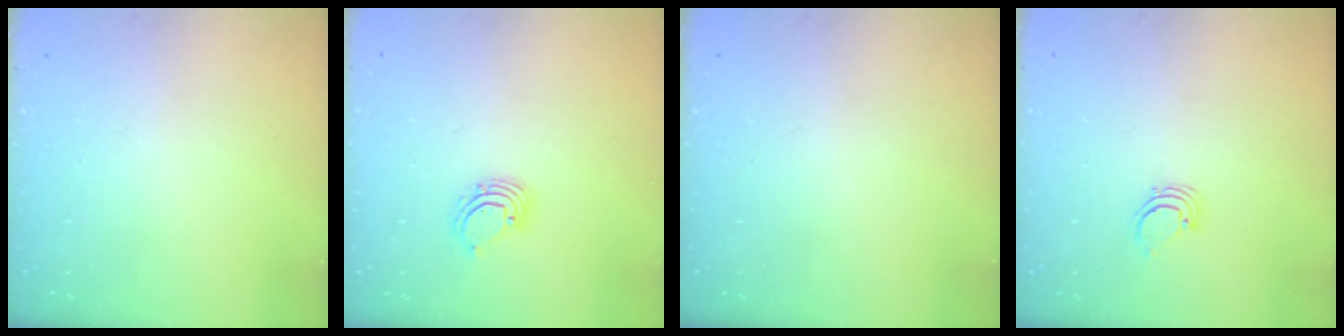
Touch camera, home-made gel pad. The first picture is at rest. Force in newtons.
{"total": 2.6, "press": 2.6, "slide": 0.2}
{"total": 0.0}
{"total": 1.9, "press": 1.9, "slide": 0.1}